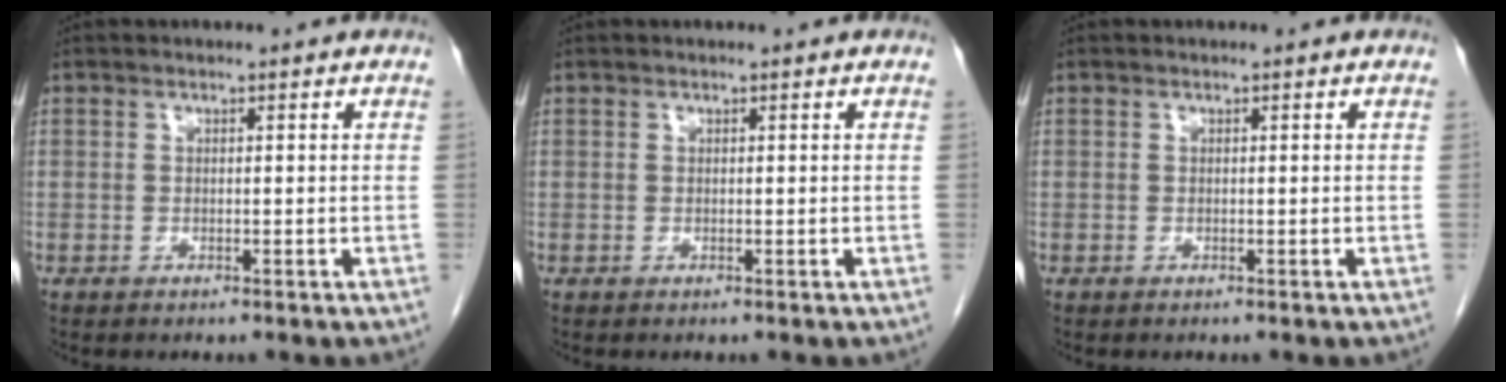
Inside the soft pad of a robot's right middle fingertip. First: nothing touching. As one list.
[{"total": 0.0}, {"total": 0.0}]